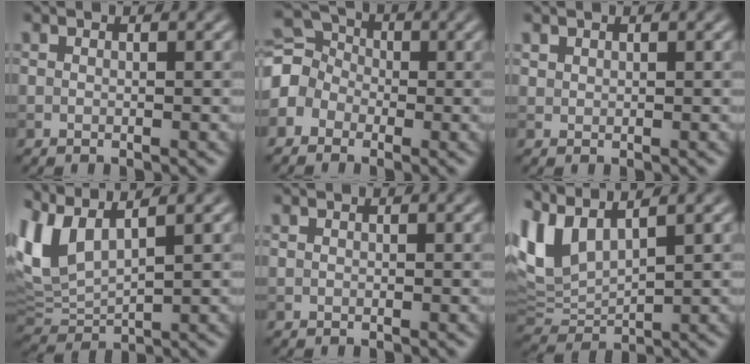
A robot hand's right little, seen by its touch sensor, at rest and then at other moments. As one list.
[{"total": 4.2, "force": [-1.1, 3.7, 1.9], "torque": [-0.039, 0.013, -0.036]}, {"total": 0.6, "force": [0.4, 0.3, 0.0], "torque": [0.002, -0.001, 0.011]}, {"total": 5.6, "force": [2.9, 2.4, 4.1], "torque": [-0.113, 0.008, 0.062]}, {"total": 0.0}, {"total": 5.4, "force": [3.2, 2.4, 3.5], "torque": [-0.093, 0.004, 0.067]}]